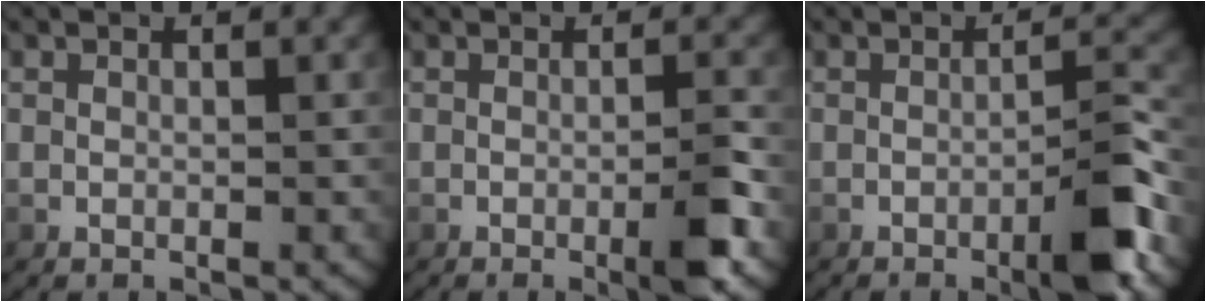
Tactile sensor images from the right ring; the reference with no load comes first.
{"total": 3.2, "force": [-1.0, 0.6, 3.0], "torque": [-0.040, 0.002, -0.020]}
{"total": 4.5, "force": [-1.7, 1.1, 4.0], "torque": [-0.053, 0.005, -0.033]}